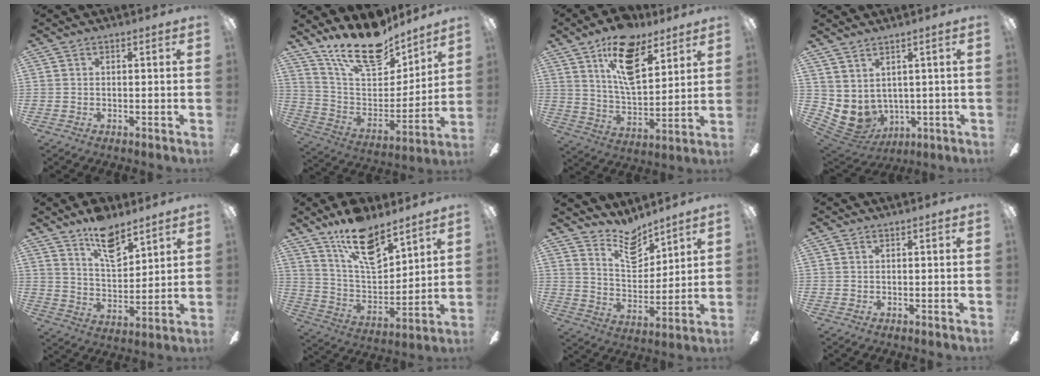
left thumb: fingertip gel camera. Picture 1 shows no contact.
{"total": 19.8, "force": [15.8, 7.6, 9.1], "torque": [-0.170, -0.107, 0.282]}
{"total": 17.8, "force": [10.7, 8.2, 11.6], "torque": [-0.195, -0.037, 0.187]}
{"total": 4.8, "force": [1.7, 4.1, 2.0], "torque": [-0.080, -0.030, 0.036]}
{"total": 11.7, "force": [8.9, 4.7, 5.8], "torque": [-0.091, -0.051, 0.159]}
{"total": 17.2, "force": [12.0, 7.3, 9.9], "torque": [-0.176, -0.066, 0.212]}
{"total": 11.4, "force": [9.5, 4.7, 4.3], "torque": [-0.070, -0.063, 0.175]}
{"total": 0.0}